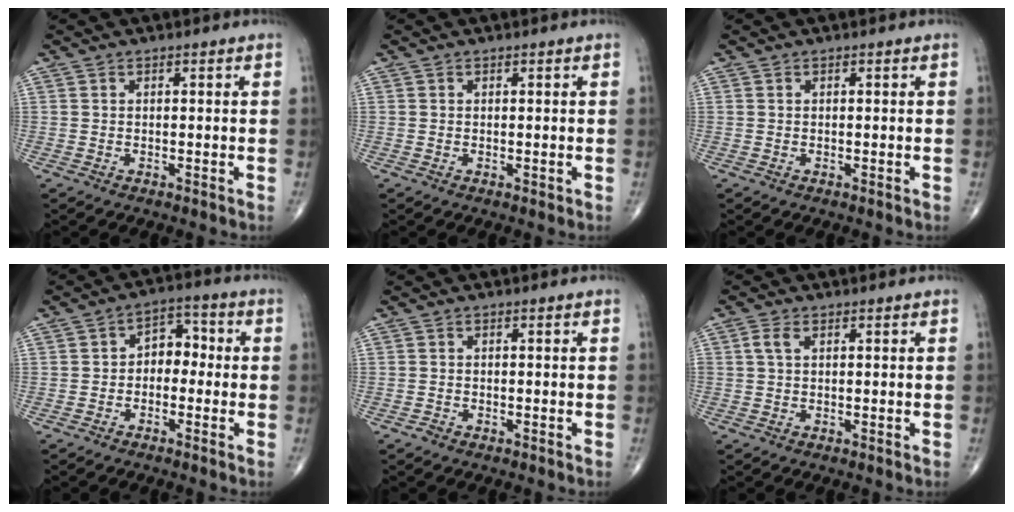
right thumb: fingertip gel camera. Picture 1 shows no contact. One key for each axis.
{"total": 0.0}
{"total": 0.0}
{"total": 5.8, "fx": -0.8, "fy": 4.2, "fz": 3.9, "tx": -0.028, "ty": 0.031, "tz": -0.029}
{"total": 0.7, "fx": -0.5, "fy": 0.5, "fz": 0.2, "tx": -0.004, "ty": 0.002, "tz": -0.013}
{"total": 2.0, "fx": 0.5, "fy": 1.0, "fz": 1.6, "tx": -0.041, "ty": 0.009, "tz": 0.012}